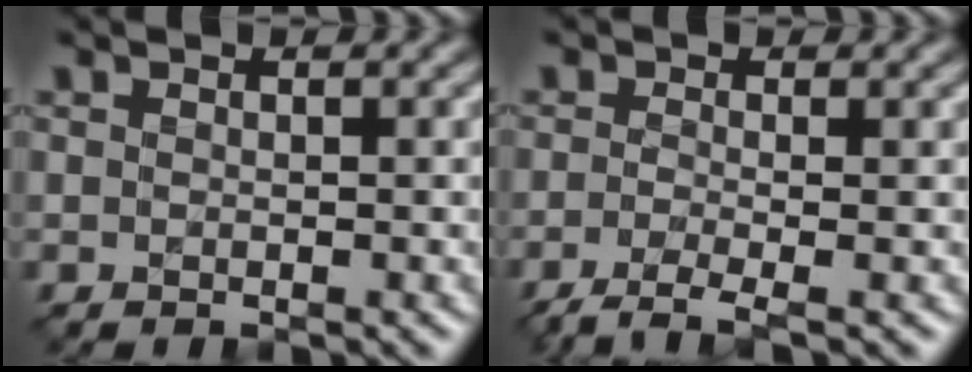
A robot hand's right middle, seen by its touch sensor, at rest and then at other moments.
{"total": 2.6, "force": [-1.5, 0.6, 2.1], "torque": [-0.041, -0.002, -0.041]}